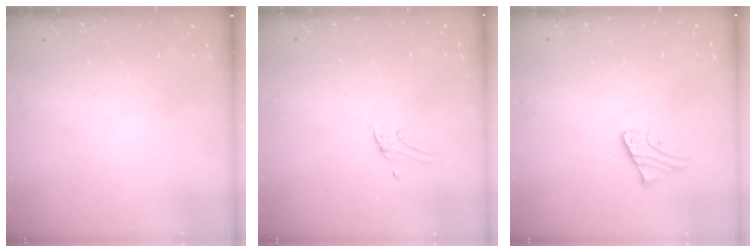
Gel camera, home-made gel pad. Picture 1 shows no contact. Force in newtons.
{"total": 2.0, "press": 2.0, "slide": 0.1}
{"total": 2.4, "press": 2.4, "slide": 0.1}